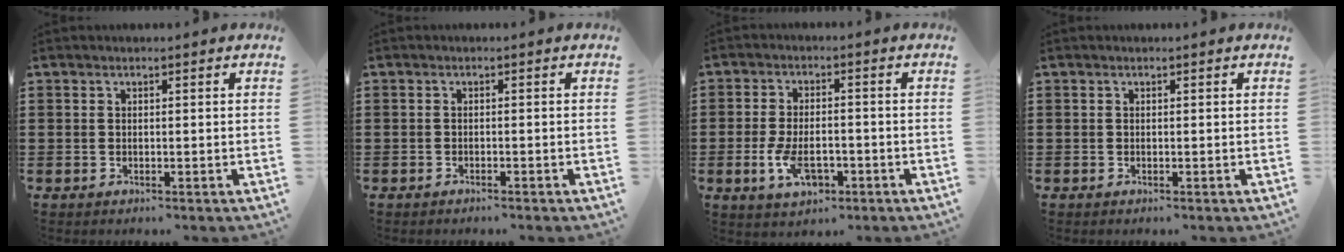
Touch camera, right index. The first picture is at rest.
{"total": 0.6, "force": [-0.6, 0.0, 0.2], "torque": [-0.005, -0.001, -0.012]}
{"total": 6.3, "force": [-2.1, 3.2, 5.0], "torque": [-0.104, 0.004, -0.040]}
{"total": 0.0}